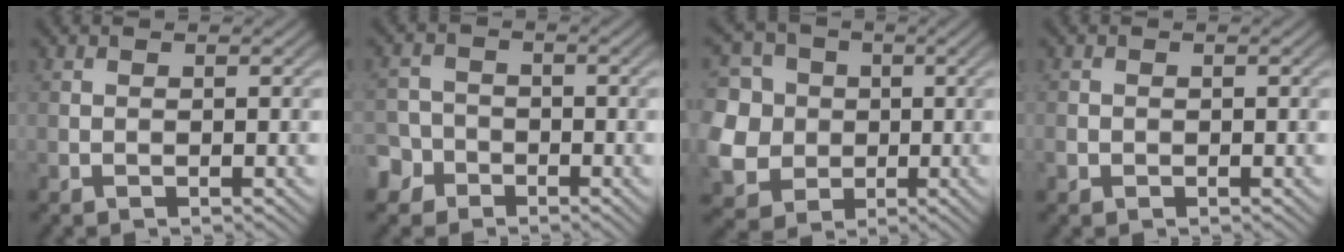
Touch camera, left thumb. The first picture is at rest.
{"total": 4.5, "force": [-2.7, 3.4, 1.1], "torque": [-0.014, -0.003, -0.062]}
{"total": 12.0, "force": [0.5, 11.0, 4.8], "torque": [-0.188, 0.006, -0.011]}
{"total": 1.1, "force": [-0.4, 1.0, 0.3], "torque": [-0.008, -0.006, -0.010]}